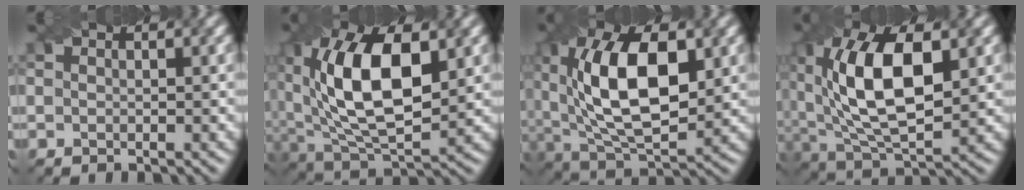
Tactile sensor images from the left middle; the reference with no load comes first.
{"total": 12.3, "force": [2.0, 6.5, 10.3], "torque": [-0.184, 0.011, 0.045]}
{"total": 11.5, "force": [1.6, 5.7, 9.8], "torque": [-0.169, 0.012, 0.036]}
{"total": 11.3, "force": [1.8, 5.6, 9.6], "torque": [-0.176, 0.013, 0.038]}